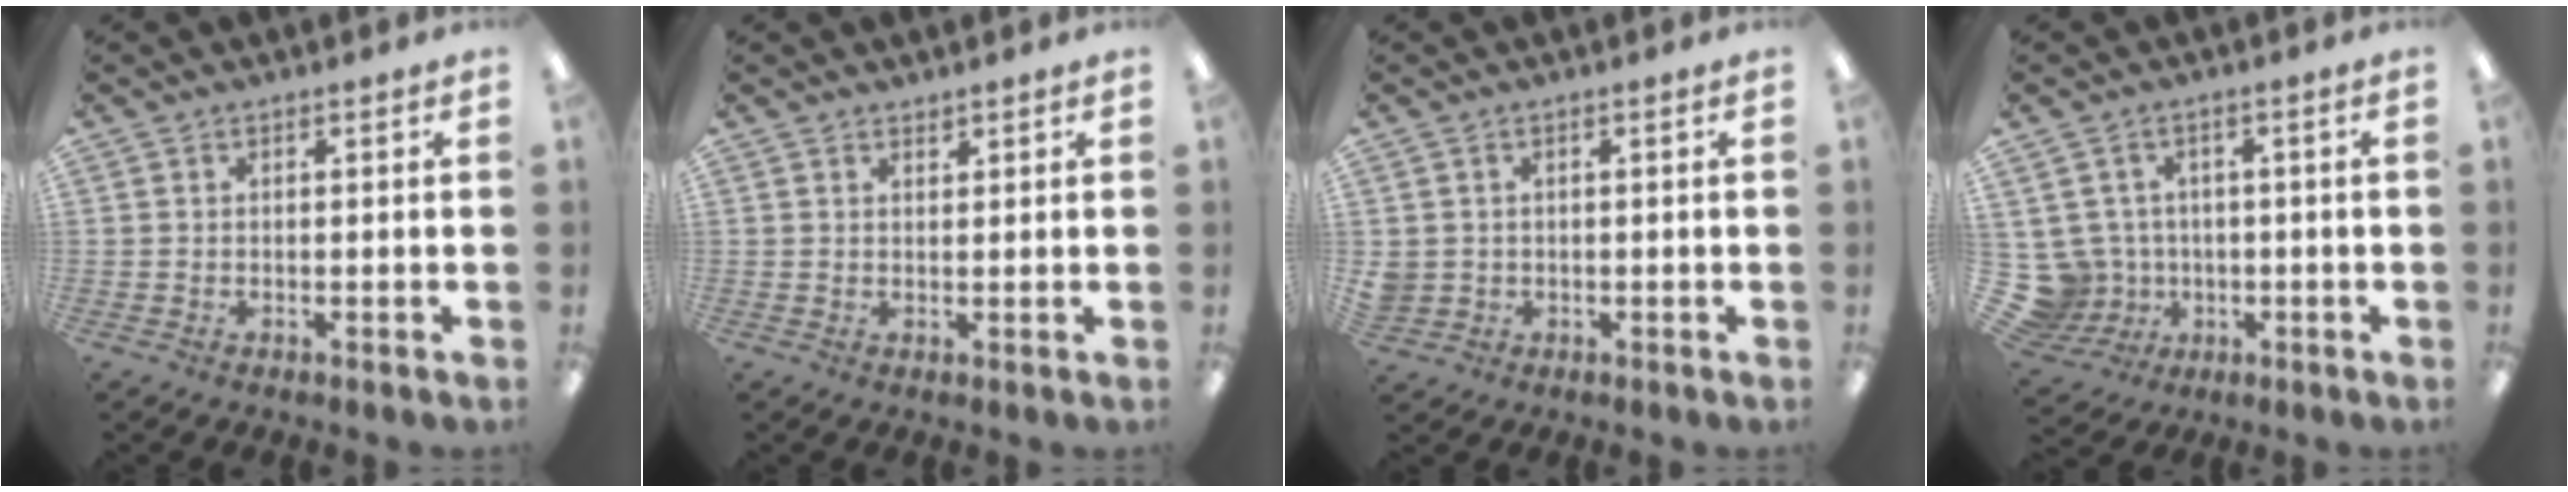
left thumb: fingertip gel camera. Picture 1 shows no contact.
{"total": 1.0, "force": [1.0, 0.3, 0.0], "torque": [0.000, -0.001, 0.019]}
{"total": 2.3, "force": [0.4, 2.3, 0.3], "torque": [-0.009, 0.002, 0.006]}
{"total": 8.4, "force": [-0.2, 8.2, 1.9], "torque": [-0.089, -0.003, 0.005]}